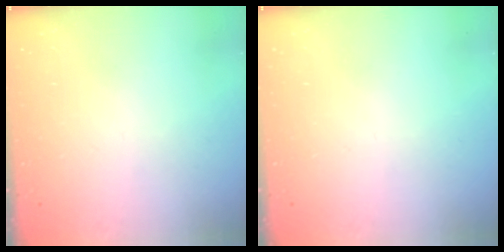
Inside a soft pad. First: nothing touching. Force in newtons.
{"total": 0.0}